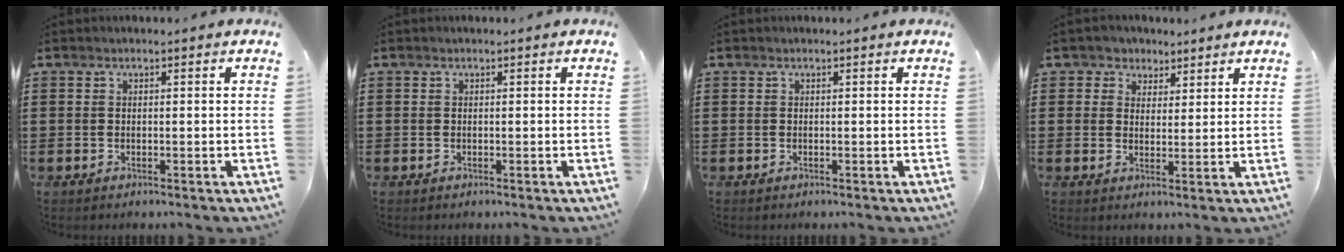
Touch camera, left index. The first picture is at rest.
{"total": 0.0}
{"total": 0.0}
{"total": 3.1, "force": [2.1, 2.2, -0.2], "torque": [-0.013, 0.013, 0.039]}